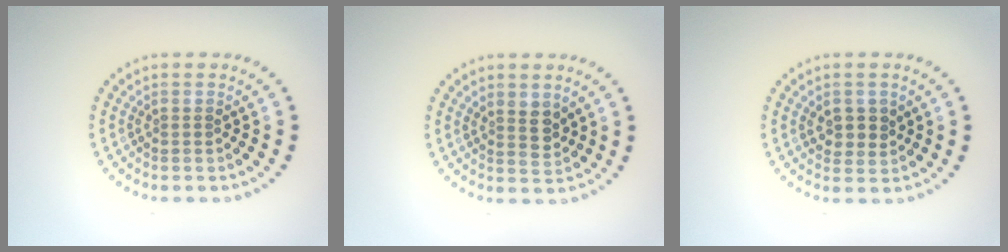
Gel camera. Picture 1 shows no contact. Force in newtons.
{"total": 2.0, "press": 1.8, "slide": 0.9}
{"total": 2.2, "press": 2.1, "slide": 0.7}